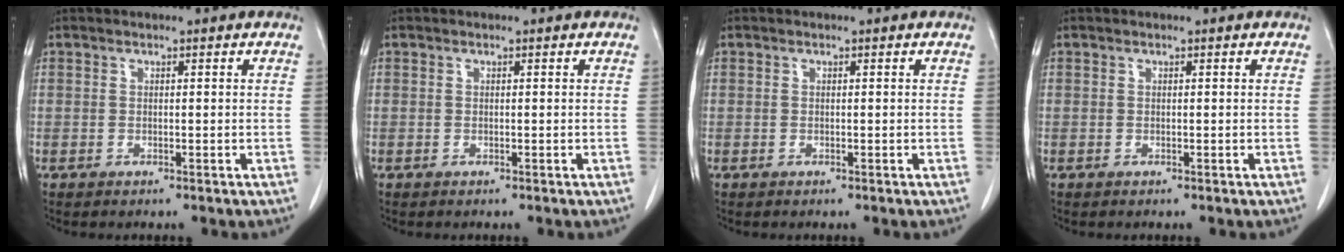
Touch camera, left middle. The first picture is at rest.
{"total": 0.0}
{"total": 0.0}
{"total": 0.0}